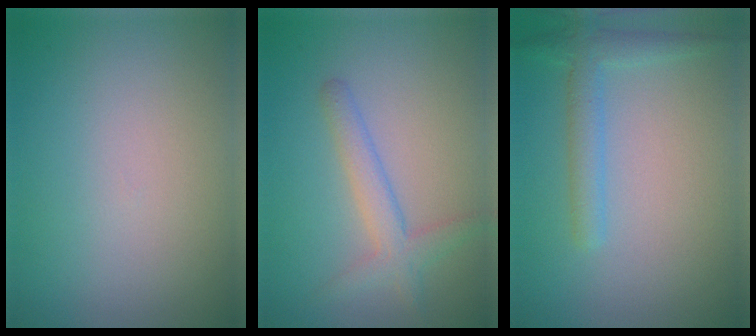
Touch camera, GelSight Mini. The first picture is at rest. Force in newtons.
{"total": 2.9, "press": 2.8, "slide": 0.2}
{"total": 1.7, "press": 1.7, "slide": 0.1}